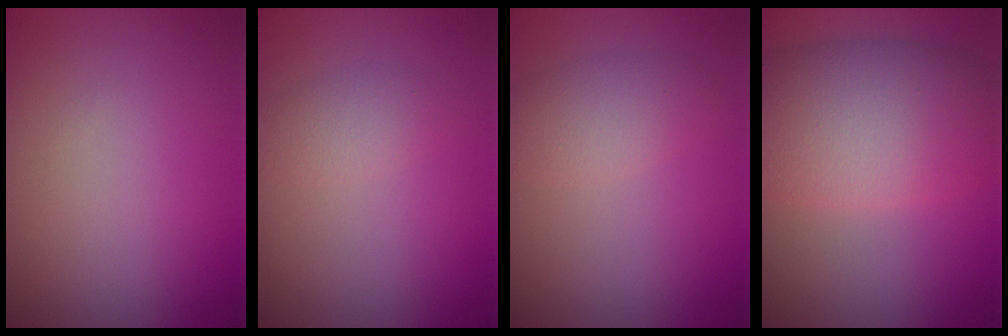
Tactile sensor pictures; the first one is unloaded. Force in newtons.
{"total": 1.8, "press": 1.8, "slide": 0.1}
{"total": 2.7, "press": 2.7, "slide": 0.0}
{"total": 9.5, "press": 9.4, "slide": 0.3}